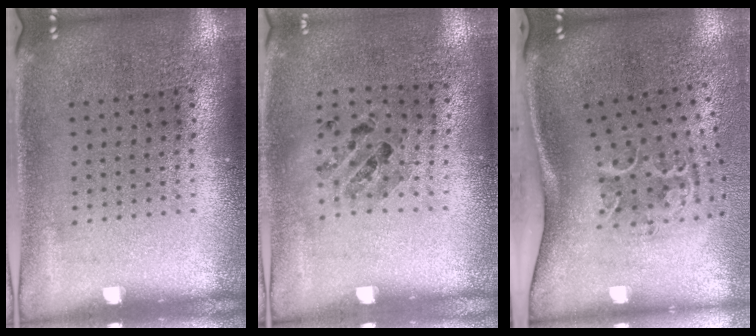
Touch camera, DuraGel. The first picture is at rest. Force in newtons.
{"total": 0.8, "press": 0.7, "slide": 0.3}
{"total": 2.2, "press": 1.4, "slide": 1.7}